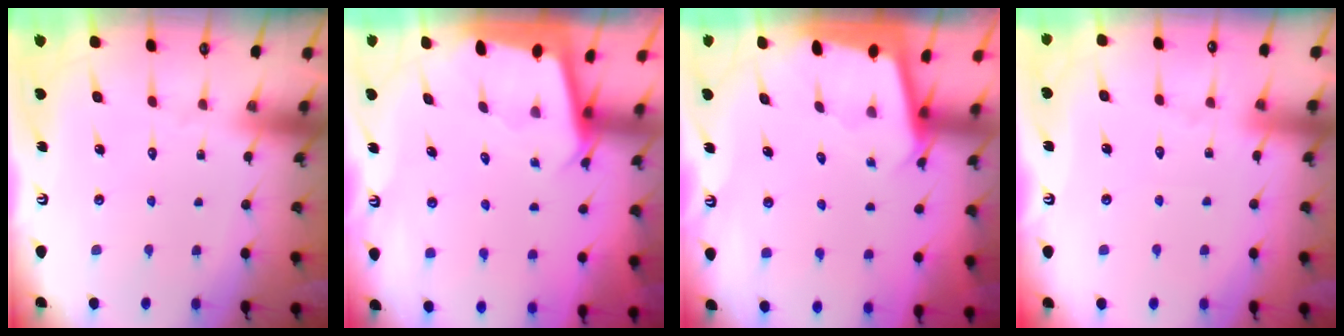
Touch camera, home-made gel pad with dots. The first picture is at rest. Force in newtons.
{"total": 2.1, "press": 2.1, "slide": 0.1}
{"total": 2.1, "press": 2.1, "slide": 0.1}
{"total": 3.3, "press": 3.3, "slide": 0.5}